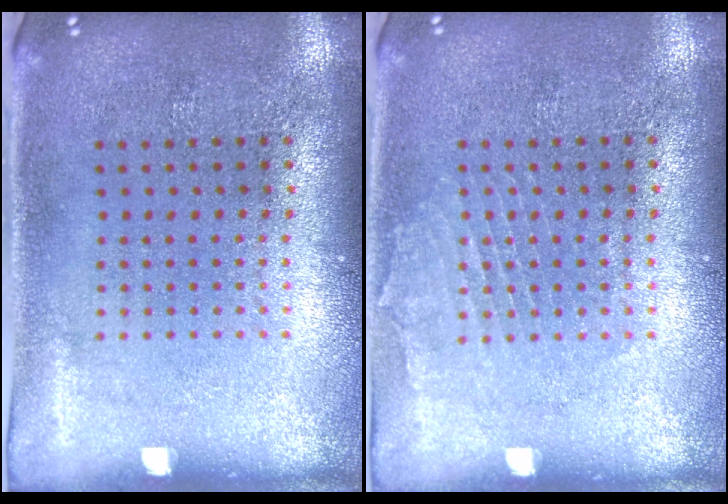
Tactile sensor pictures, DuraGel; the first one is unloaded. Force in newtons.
{"total": 1.2, "press": 1.1, "slide": 0.1}